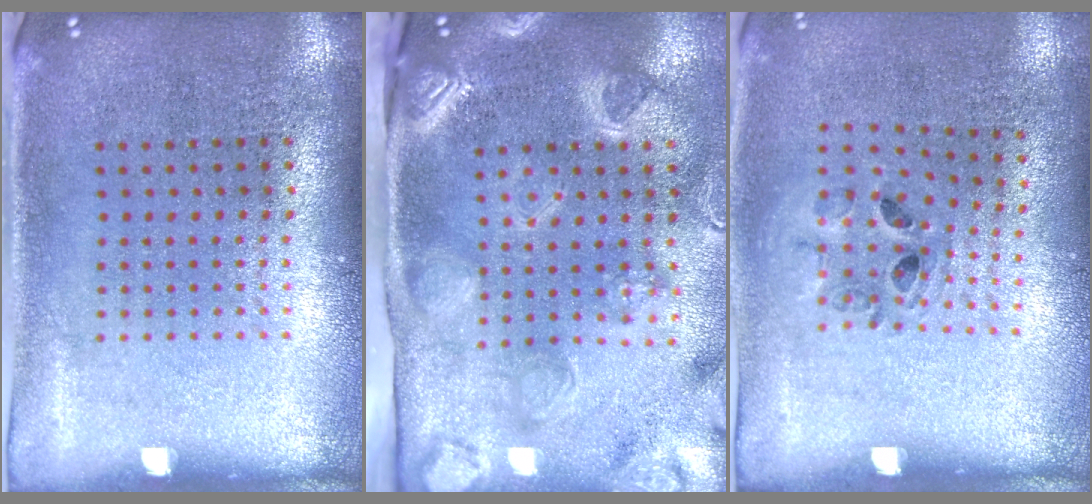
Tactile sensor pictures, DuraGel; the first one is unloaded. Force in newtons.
{"total": 3.9, "press": 3.0, "slide": 2.6}
{"total": 0.9, "press": 0.9, "slide": 0.3}